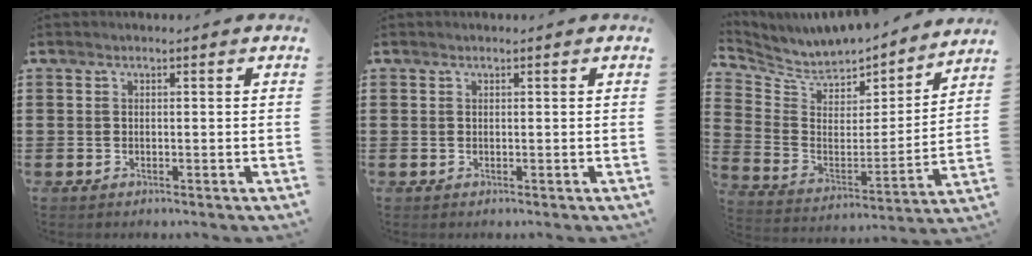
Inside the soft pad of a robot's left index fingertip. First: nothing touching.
{"total": 0.0}
{"total": 5.3, "force": [4.8, 2.0, 0.4], "torque": [-0.045, -0.046, 0.079]}